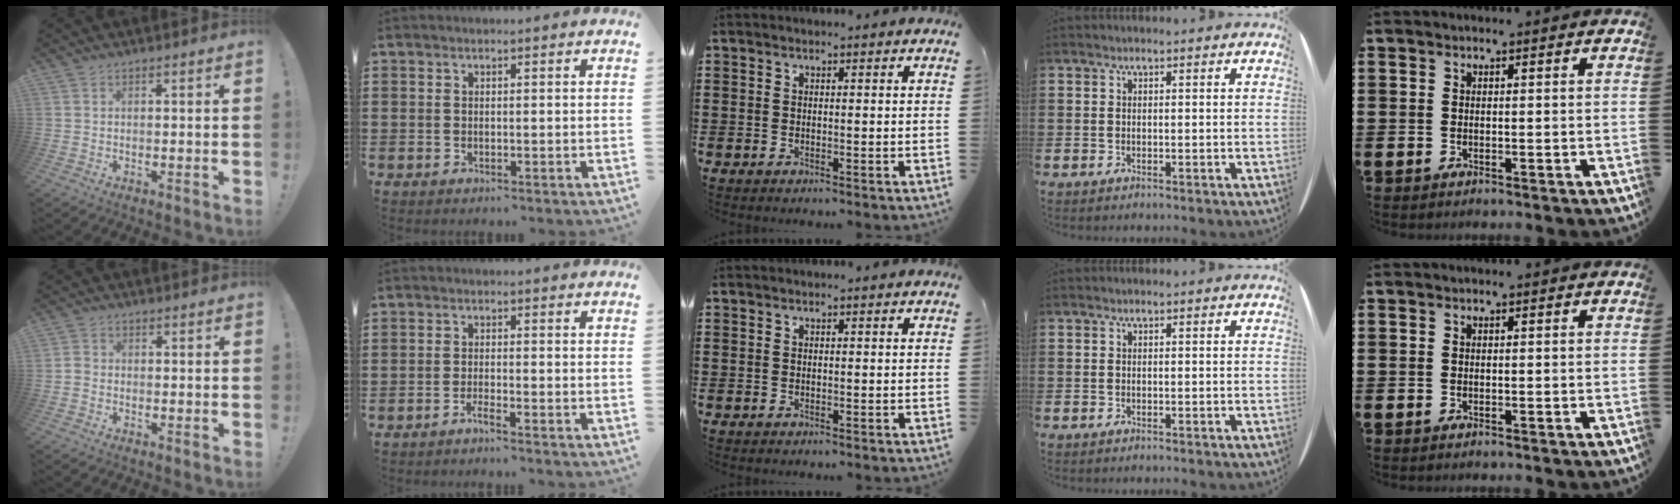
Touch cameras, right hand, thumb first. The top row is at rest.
{"thumb": {"total": 1.5, "force": [-0.8, 1.0, 0.8], "torque": [-0.012, 0.007, -0.015]}, "index": {"total": 1.6, "force": [-1.4, -0.2, 0.8], "torque": [-0.015, -0.002, -0.026]}}